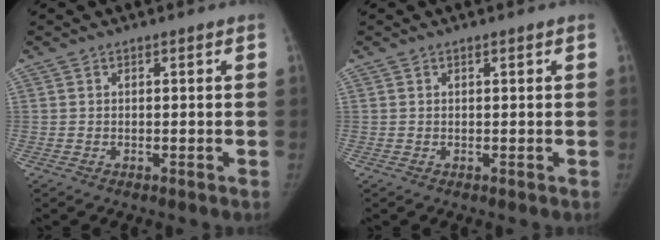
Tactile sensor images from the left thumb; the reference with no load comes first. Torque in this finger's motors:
{"motor_torque": [-0.46, -0.04, -0.28, 0.64, -0.13]}